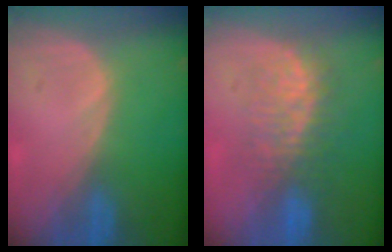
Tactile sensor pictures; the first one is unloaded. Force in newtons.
{"total": 7.5, "press": 7.3, "slide": 1.7}